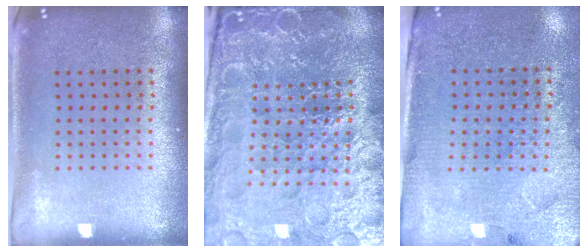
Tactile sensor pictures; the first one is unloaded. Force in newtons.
{"total": 5.5, "press": 5.1, "slide": 2.2}
{"total": 3.0, "press": 2.8, "slide": 0.9}